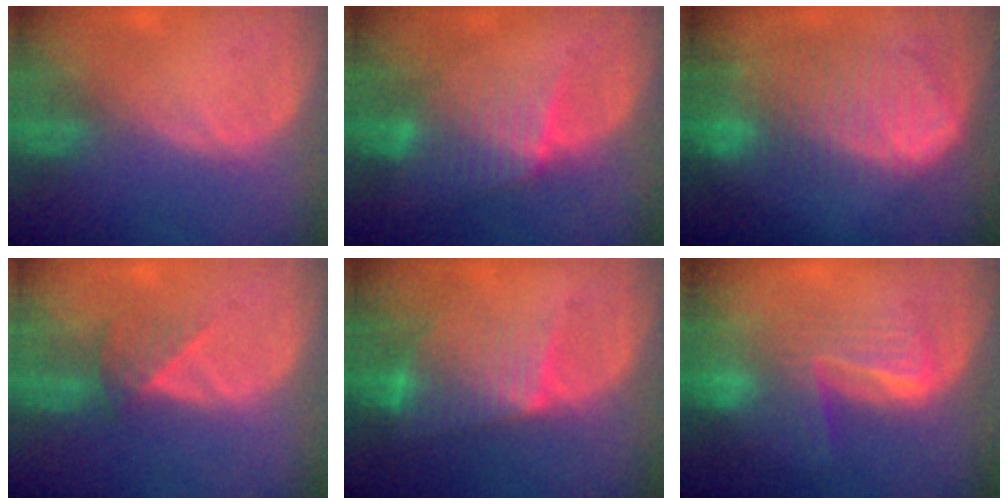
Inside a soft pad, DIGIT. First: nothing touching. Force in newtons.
{"total": 6.6, "press": 5.9, "slide": 3.0}
{"total": 10.5, "press": 9.0, "slide": 5.3}
{"total": 3.3, "press": 2.9, "slide": 1.5}
{"total": 7.5, "press": 6.5, "slide": 3.7}
{"total": 6.3, "press": 6.2, "slide": 1.5}